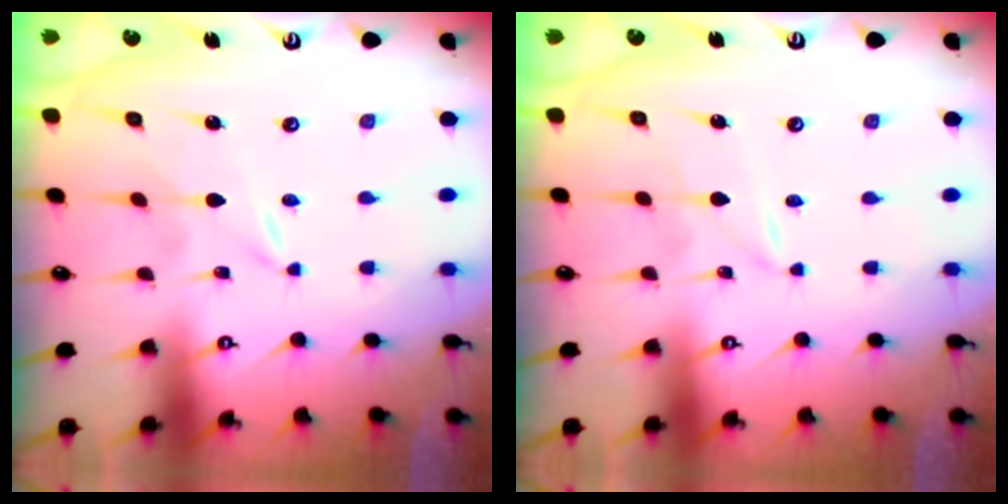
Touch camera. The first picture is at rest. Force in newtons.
{"total": 1.6, "press": 1.6, "slide": 0.2}